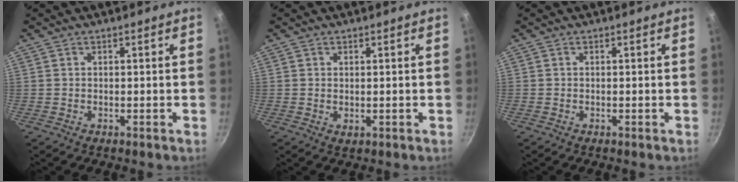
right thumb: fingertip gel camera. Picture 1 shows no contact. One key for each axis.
{"total": 1.0, "fx": 0.2, "fy": 0.6, "fz": 0.8, "tx": -0.012, "ty": -0.004, "tz": 0.003}
{"total": 0.0}